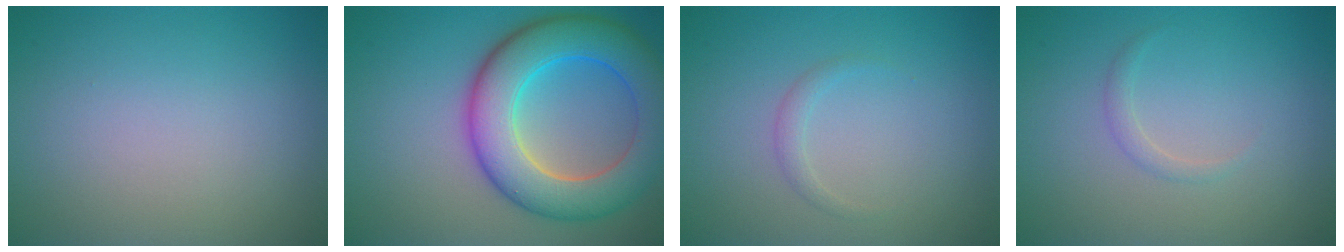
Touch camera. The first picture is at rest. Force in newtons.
{"total": 9.5, "press": 9.5, "slide": 0.2}
{"total": 0.5, "press": 0.5, "slide": 0.1}
{"total": 0.9, "press": 0.9, "slide": 0.0}